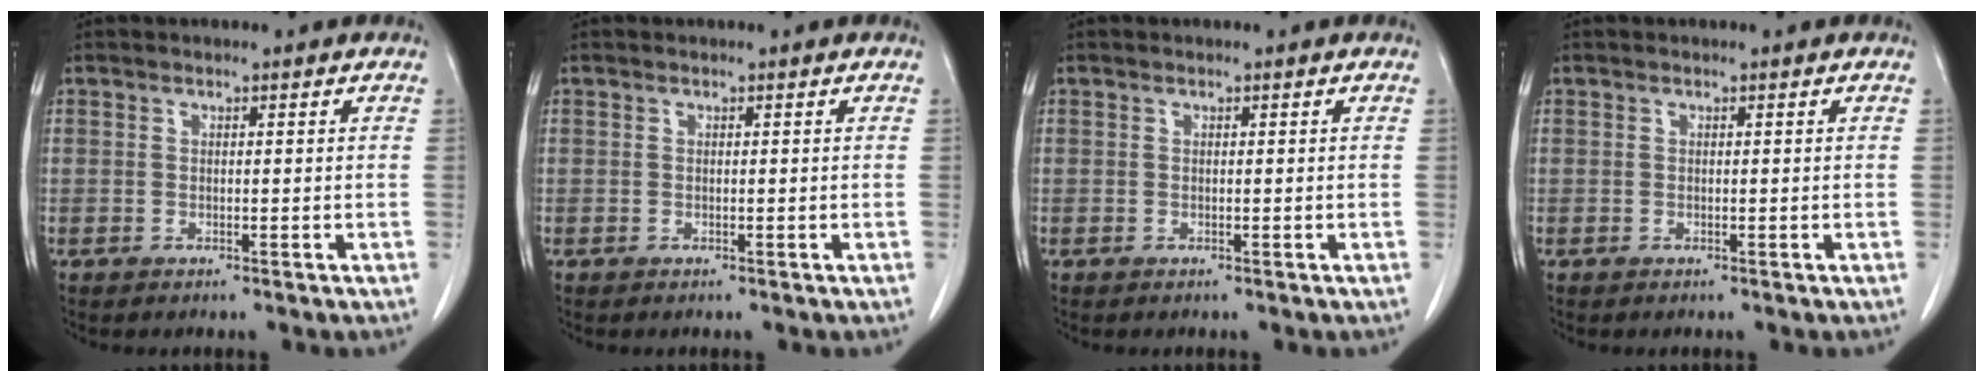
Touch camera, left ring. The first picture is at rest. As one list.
[{"total": 0.0}, {"total": 0.0}, {"total": 0.0}]